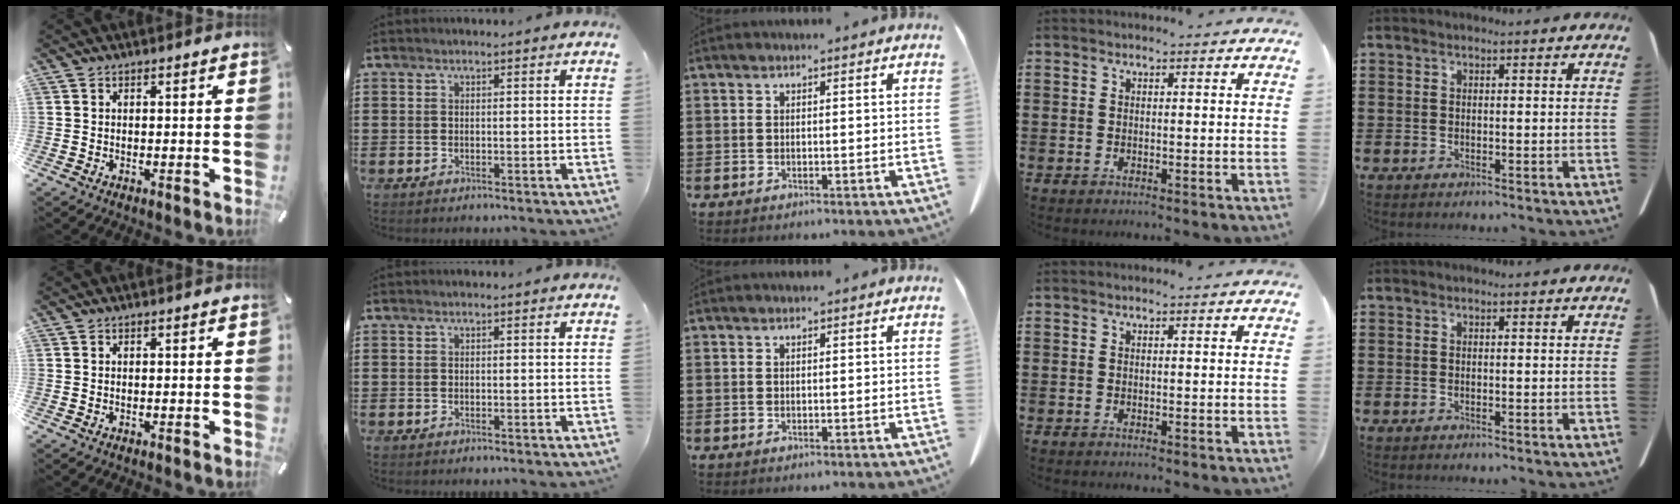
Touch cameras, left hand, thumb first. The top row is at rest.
{}